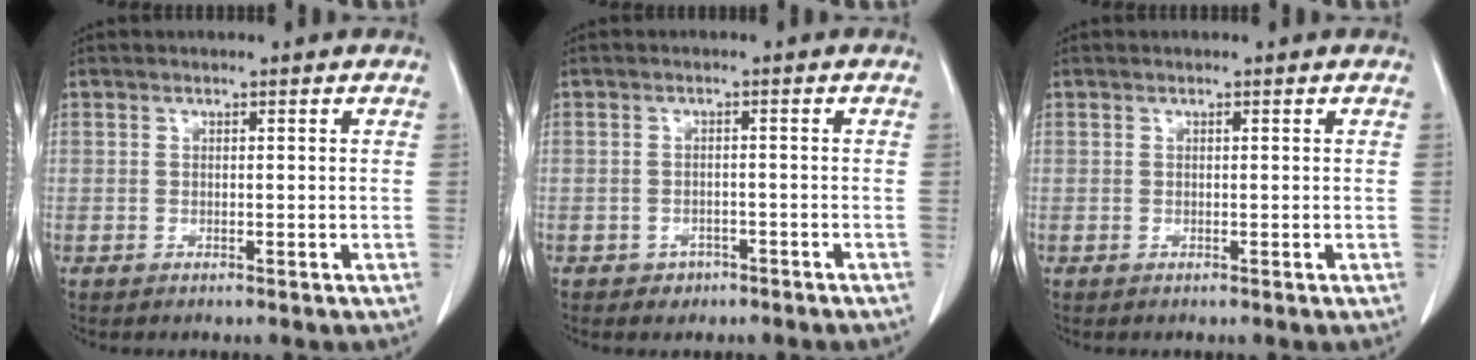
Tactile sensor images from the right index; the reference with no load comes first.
{"total": 2.0, "force": [-1.4, 1.5, 0.3], "torque": [-0.007, 0.007, -0.014]}
{"total": 0.0}